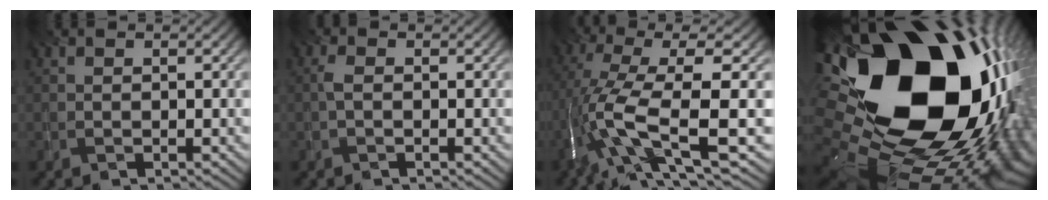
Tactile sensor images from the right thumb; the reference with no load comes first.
{"total": 1.5, "force": [-0.3, 0.7, 1.3], "torque": [-0.033, 0.002, -0.009]}
{"total": 13.7, "force": [-3.6, 3.0, 12.9], "torque": [-0.272, -0.003, -0.058]}
{"total": 23.3, "force": [3.6, 16.3, 16.3], "torque": [-0.287, -0.061, 0.071]}